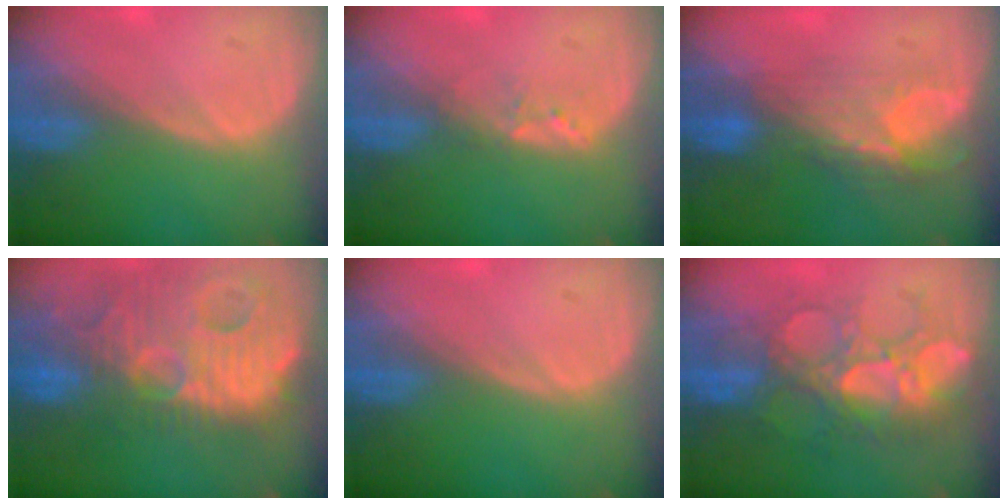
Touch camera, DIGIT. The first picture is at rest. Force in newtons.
{"total": 1.6, "press": 1.5, "slide": 0.3}
{"total": 7.3, "press": 6.6, "slide": 3.1}
{"total": 14.8, "press": 12.8, "slide": 7.5}
{"total": 0.0}
{"total": 9.3, "press": 9.1, "slide": 2.1}